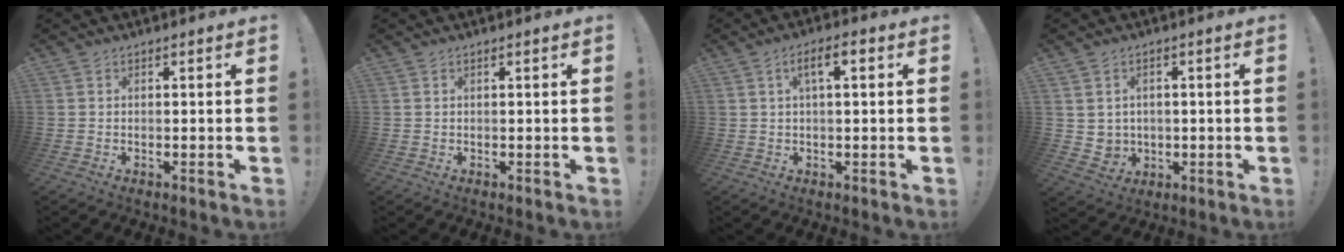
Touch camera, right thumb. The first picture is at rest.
{"total": 0.5, "force": [0.1, -0.3, 0.4], "torque": [-0.005, -0.002, 0.000]}
{"total": 5.1, "force": [1.2, 1.3, 4.7], "torque": [-0.082, 0.005, 0.015]}
{"total": 4.6, "force": [1.6, 4.2, 1.0], "torque": [-0.019, -0.015, 0.031]}